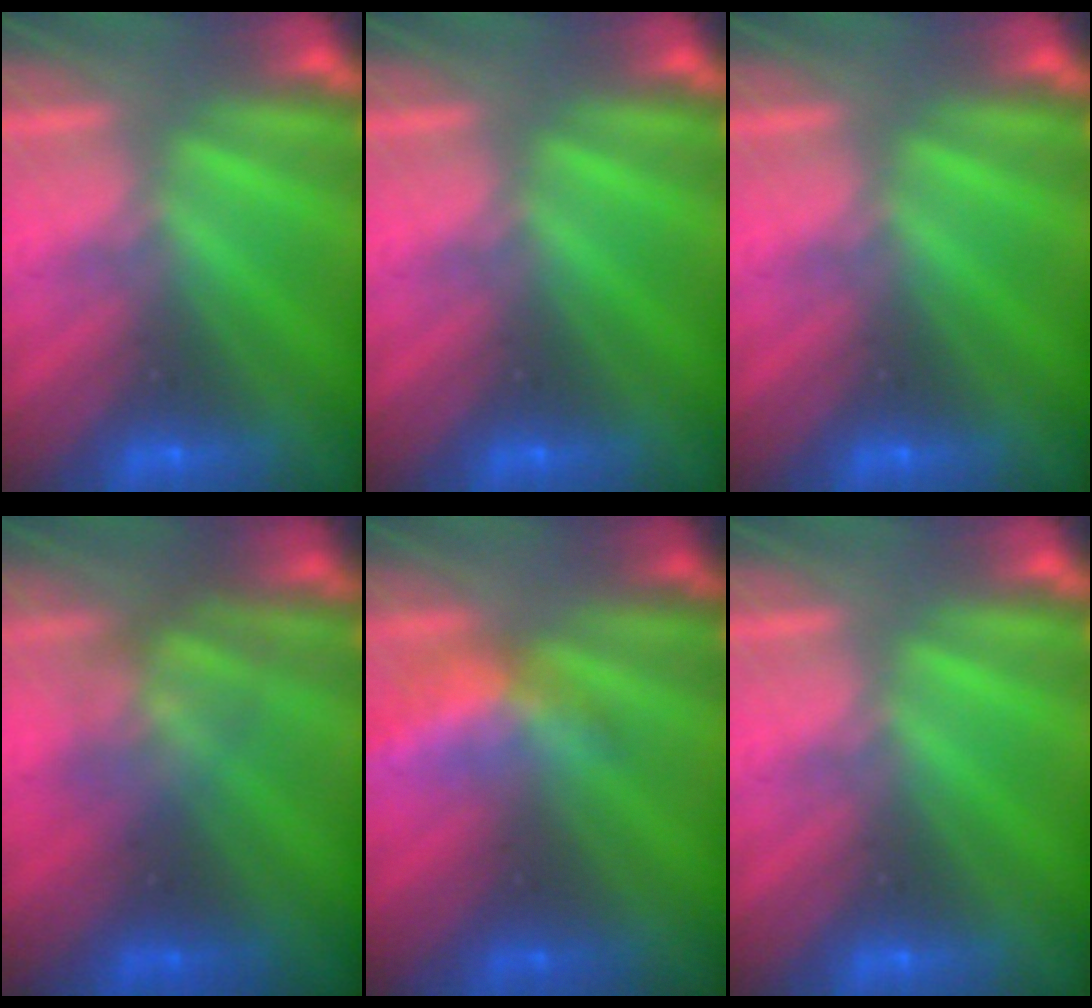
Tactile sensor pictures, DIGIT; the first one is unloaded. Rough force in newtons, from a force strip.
{"total": 0.0}
{"total": 0.0}
{"total": 1.9}
{"total": 2.3}
{"total": 0.0}